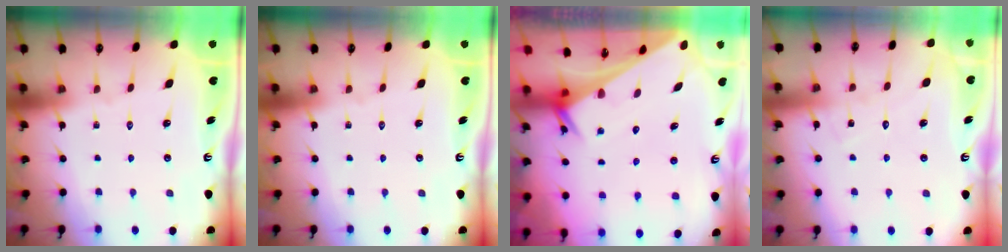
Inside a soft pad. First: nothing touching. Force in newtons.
{"total": 0.0}
{"total": 2.6, "press": 2.6, "slide": 0.1}
{"total": 7.8, "press": 7.8, "slide": 0.3}